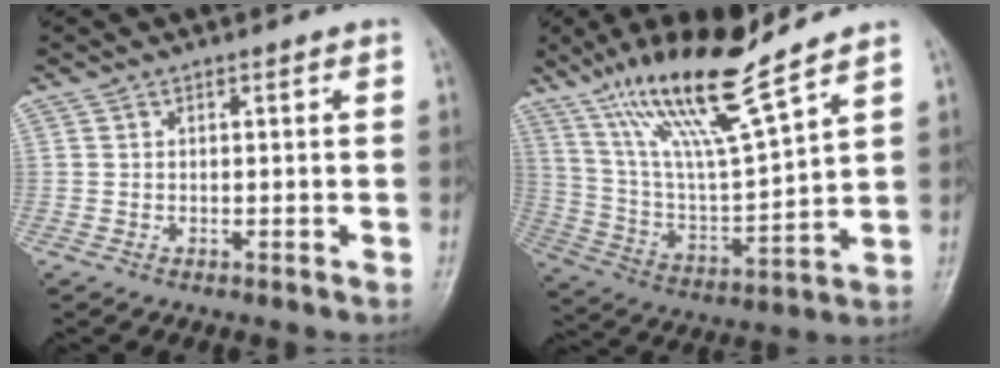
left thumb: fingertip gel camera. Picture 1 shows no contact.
{"total": 18.4, "force": [12.8, 2.4, 12.9], "torque": [-0.224, -0.059, 0.246]}